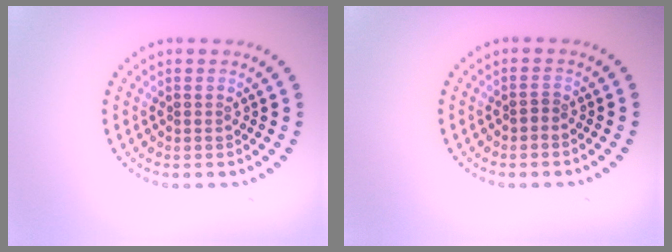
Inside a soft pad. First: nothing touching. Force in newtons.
{"total": 0.6, "press": 0.3, "slide": 0.5}